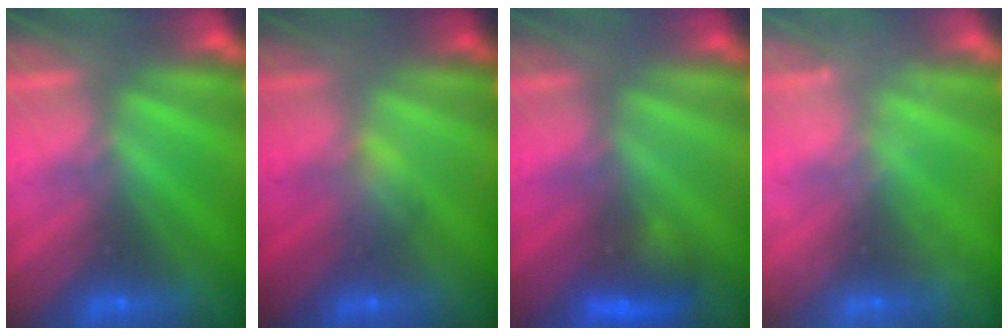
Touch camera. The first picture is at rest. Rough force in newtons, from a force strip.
{"total": 2.8}
{"total": 2.9}
{"total": 2.3}